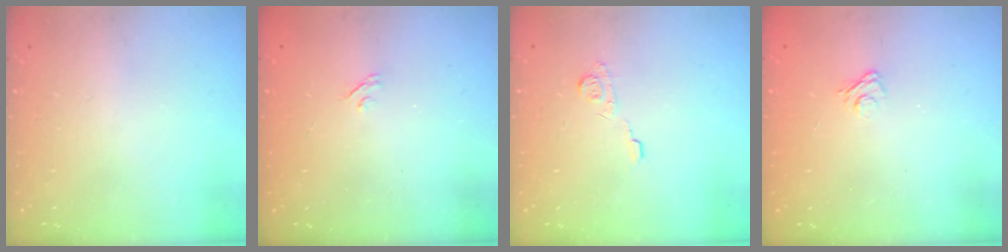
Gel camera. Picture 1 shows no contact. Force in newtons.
{"total": 2.2, "press": 1.9, "slide": 1.1}
{"total": 6.2, "press": 6.2, "slide": 0.5}
{"total": 2.9, "press": 2.6, "slide": 1.2}